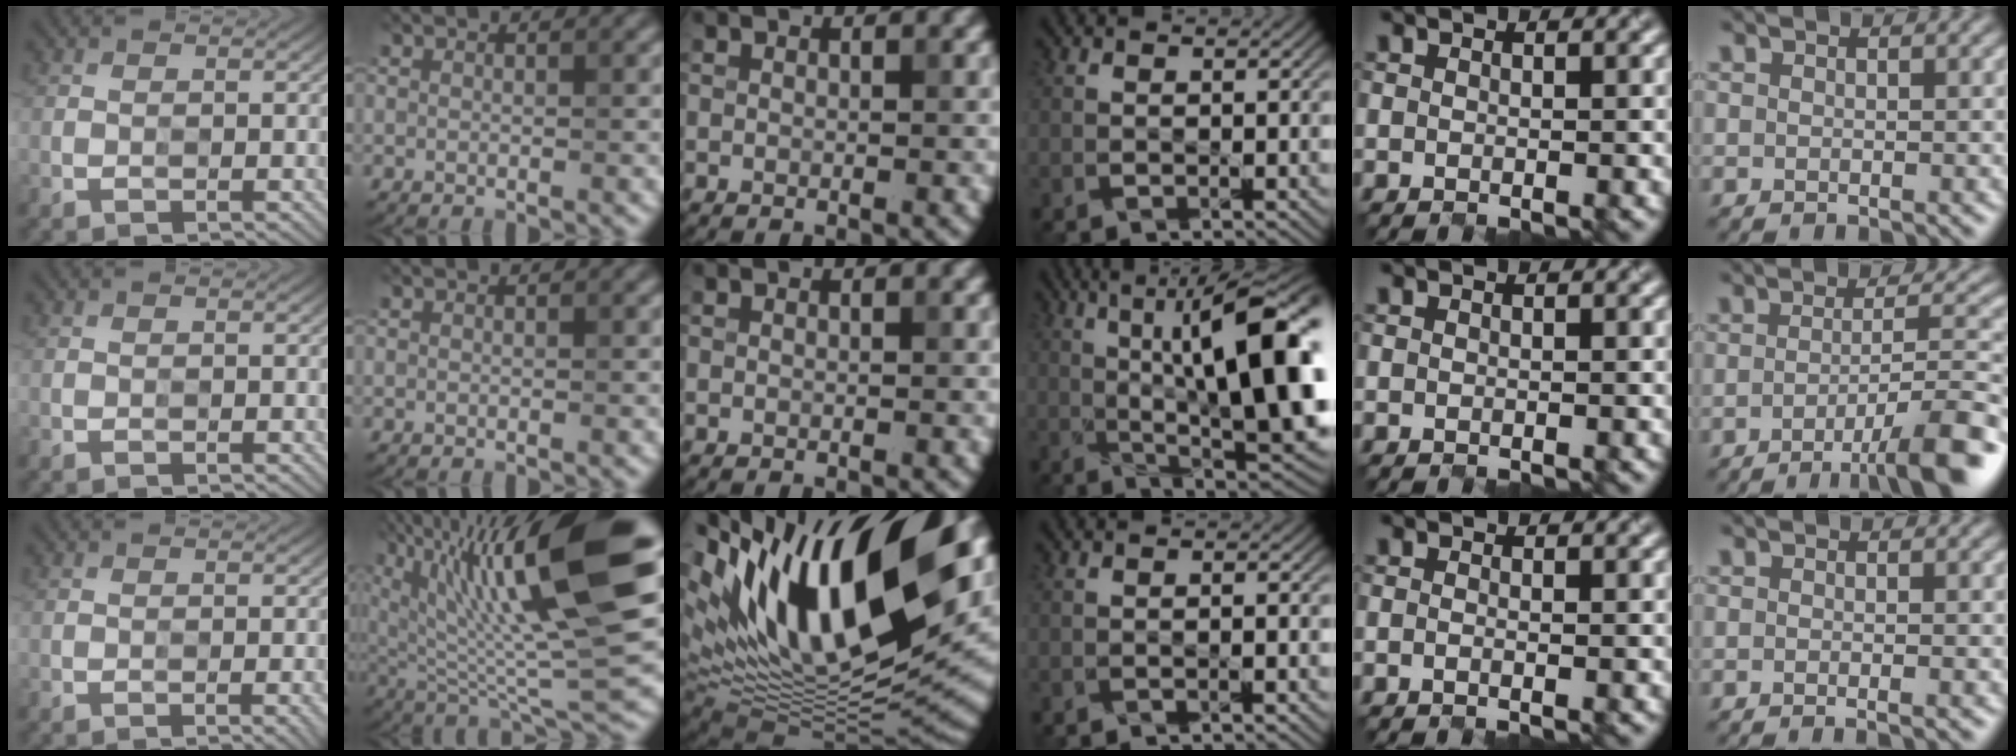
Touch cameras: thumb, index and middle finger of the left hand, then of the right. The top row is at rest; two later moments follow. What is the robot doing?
{"motion": "open", "object": "pencil case"}